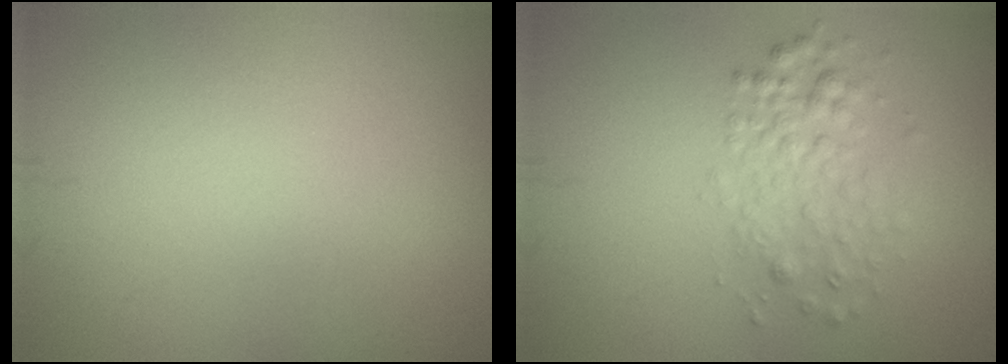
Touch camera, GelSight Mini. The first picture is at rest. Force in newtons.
{"total": 2.8, "press": 2.8, "slide": 0.1}